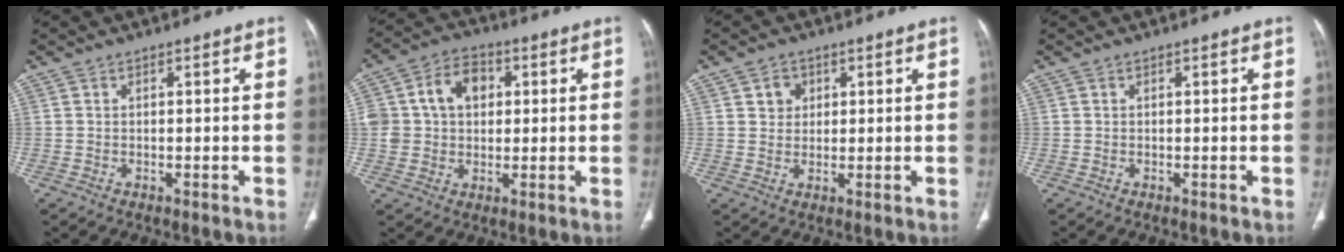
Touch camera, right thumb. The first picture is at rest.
{"total": 11.2, "force": [2.3, 8.5, 6.8], "torque": [-0.102, 0.016, 0.039]}
{"total": 3.3, "force": [1.3, 2.8, 1.2], "torque": [-0.002, -0.006, 0.021]}
{"total": 0.0}